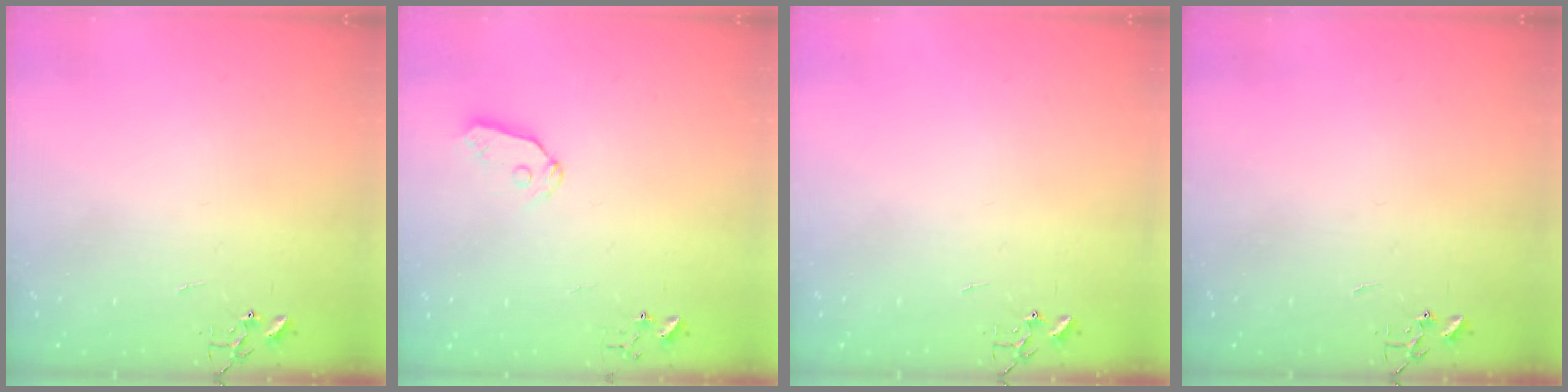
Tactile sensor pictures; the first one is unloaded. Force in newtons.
{"total": 6.5, "press": 6.5, "slide": 0.2}
{"total": 0.0}
{"total": 0.0}